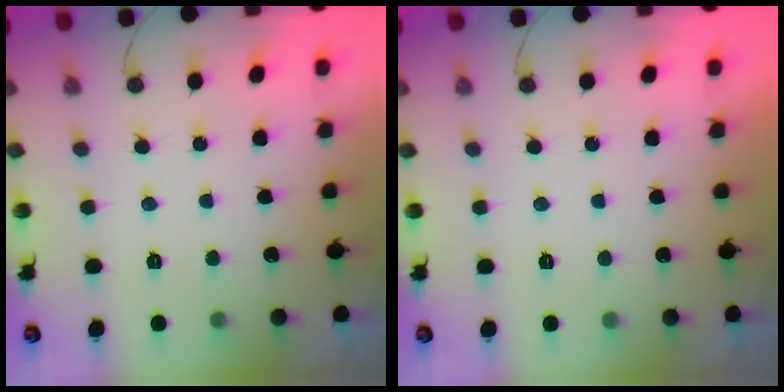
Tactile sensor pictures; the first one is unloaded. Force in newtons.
{"total": 1.7, "press": 1.7, "slide": 0.1}